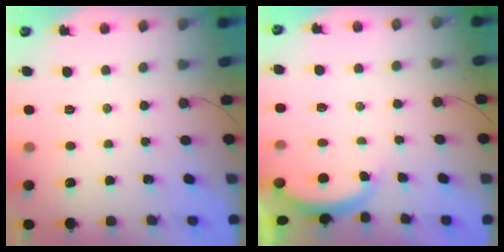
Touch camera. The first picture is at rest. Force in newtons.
{"total": 3.5, "press": 3.4, "slide": 0.6}